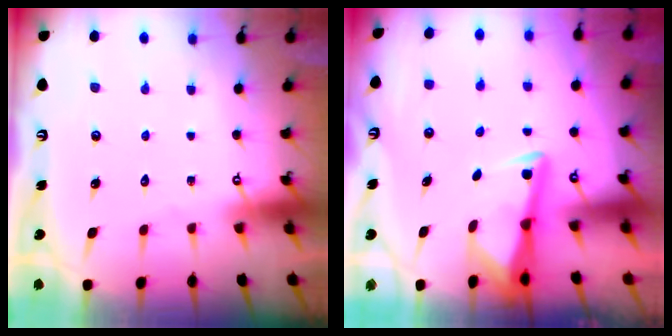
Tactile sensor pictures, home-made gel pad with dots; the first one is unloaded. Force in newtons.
{"total": 3.0, "press": 2.9, "slide": 0.4}